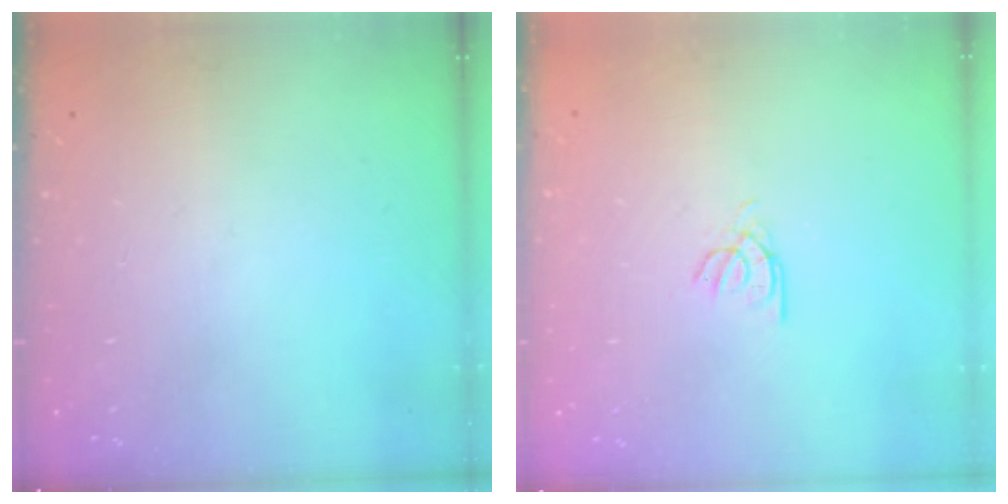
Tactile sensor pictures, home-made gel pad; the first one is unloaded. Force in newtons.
{"total": 2.5, "press": 2.4, "slide": 0.3}